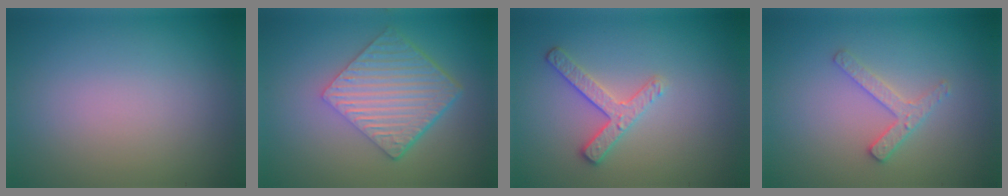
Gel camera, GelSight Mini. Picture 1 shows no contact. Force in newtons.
{"total": 6.4, "press": 4.4, "slide": 4.7}
{"total": 2.5, "press": 2.4, "slide": 0.8}
{"total": 2.3, "press": 2.2, "slide": 0.4}